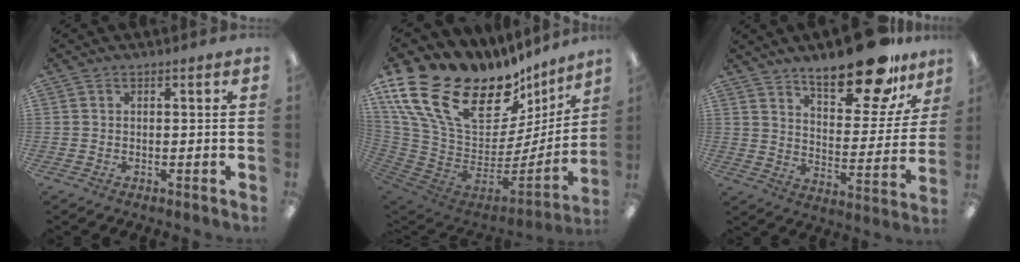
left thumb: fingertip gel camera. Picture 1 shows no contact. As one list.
[{"total": 25.9, "force": [16.0, 13.1, 15.6], "torque": [-0.268, -0.121, 0.321]}, {"total": 18.4, "force": [14.2, 6.0, 10.2], "torque": [-0.144, -0.094, 0.234]}]